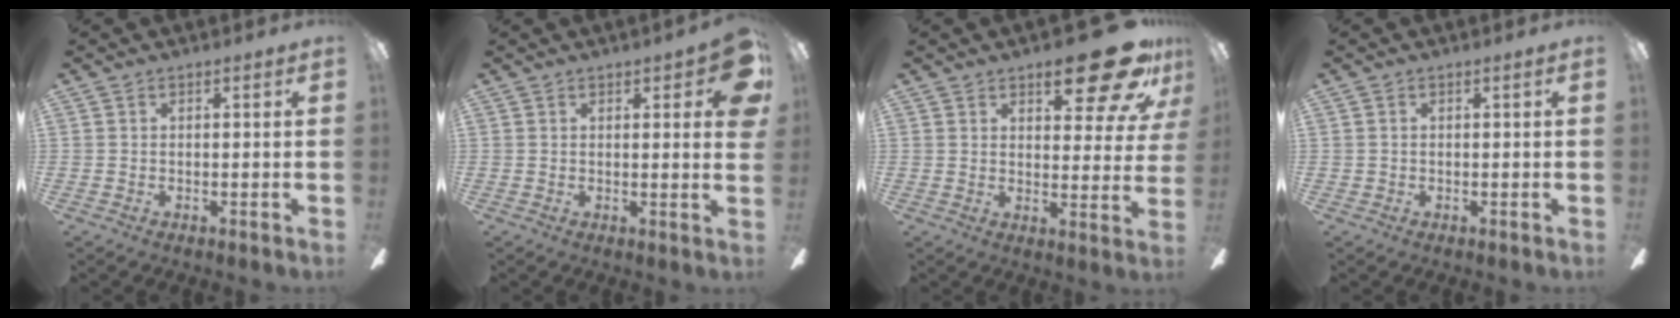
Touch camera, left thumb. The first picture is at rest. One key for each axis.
{"total": 7.4, "fx": 3.3, "fy": 2.2, "fz": 6.2, "tx": -0.070, "ty": -0.015, "tz": 0.050}
{"total": 18.0, "fx": 11.2, "fy": 6.9, "fz": 12.4, "tx": -0.143, "ty": -0.072, "tz": 0.178}
{"total": 0.0}